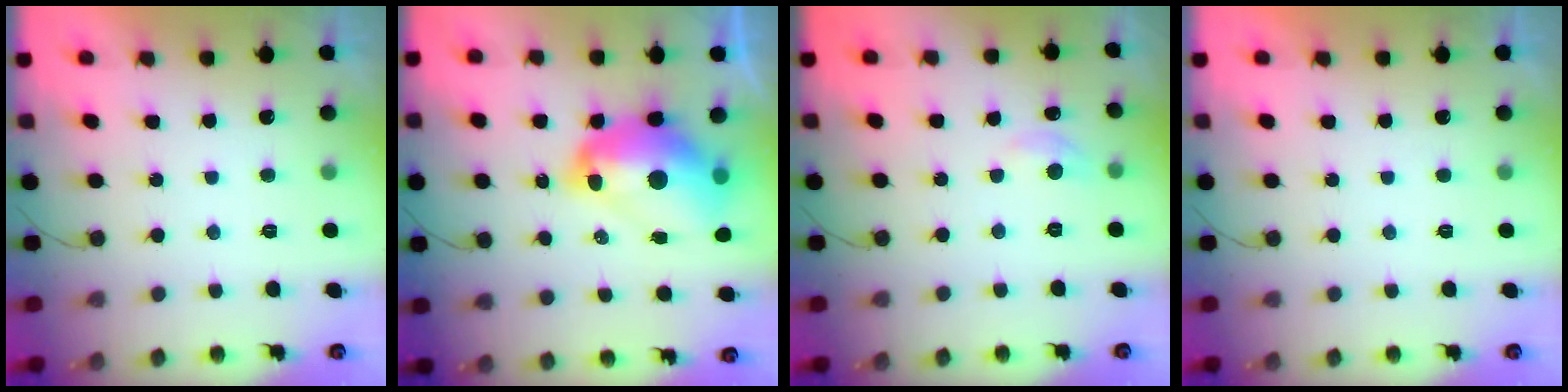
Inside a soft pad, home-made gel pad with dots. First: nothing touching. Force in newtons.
{"total": 16.9, "press": 16.8, "slide": 1.7}
{"total": 6.8, "press": 6.7, "slide": 1.0}
{"total": 0.0}